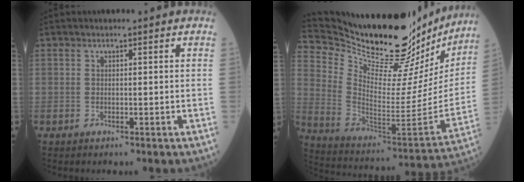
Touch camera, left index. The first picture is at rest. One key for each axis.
{"total": 31.6, "fx": 28.0, "fy": 7.1, "fz": 12.6, "tx": -0.218, "ty": -0.079, "tz": 0.392}